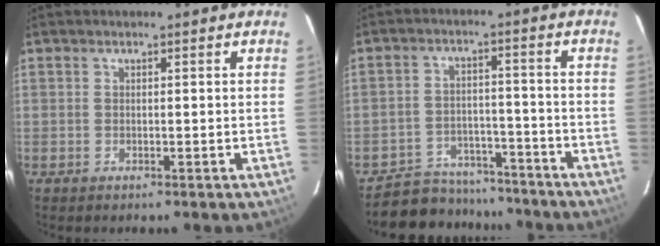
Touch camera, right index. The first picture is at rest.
{"total": 11.9, "force": [-10.5, 5.4, 1.8], "torque": [-0.055, 0.029, -0.146]}